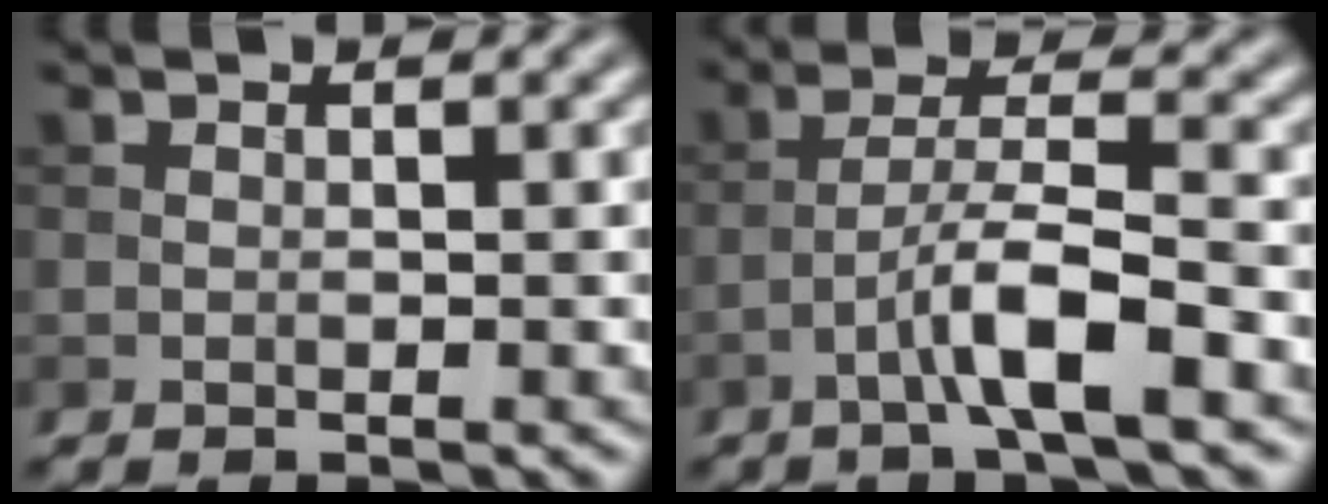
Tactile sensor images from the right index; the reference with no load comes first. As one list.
[{"total": 5.0, "force": [-2.5, 0.5, 4.3], "torque": [-0.075, 0.016, -0.050]}]